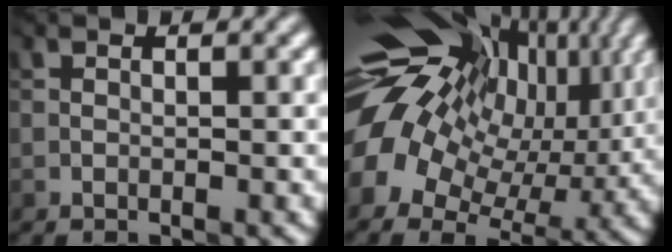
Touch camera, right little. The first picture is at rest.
{"total": 15.8, "force": [4.0, 11.4, 10.1], "torque": [-0.186, 0.008, 0.084]}